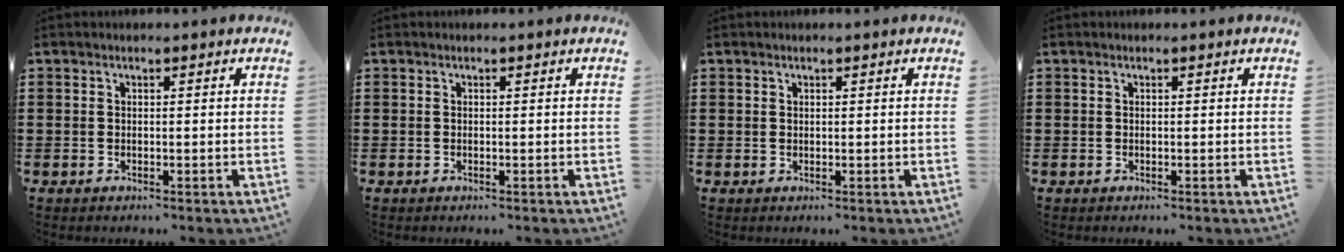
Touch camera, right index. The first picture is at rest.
{"total": 0.0}
{"total": 0.6, "force": [0.4, 0.4, 0.0], "torque": [-0.001, 0.003, 0.007]}
{"total": 0.0}